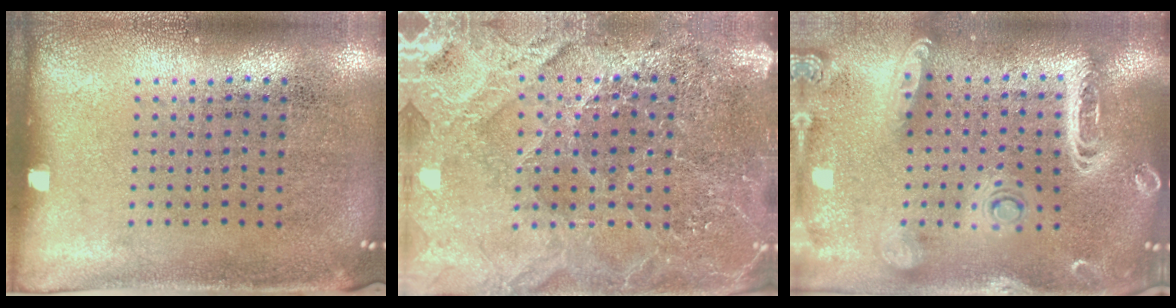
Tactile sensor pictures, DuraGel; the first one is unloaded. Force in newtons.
{"total": 4.1, "press": 3.8, "slide": 1.4}
{"total": 2.9, "press": 2.5, "slide": 1.6}